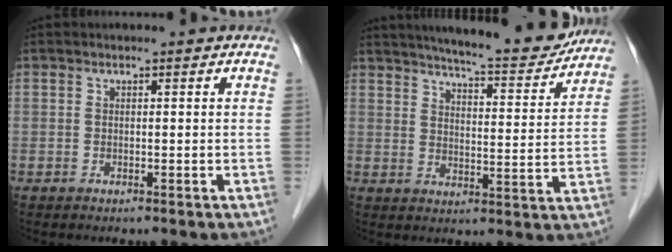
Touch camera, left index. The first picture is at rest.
{"total": 14.5, "force": [13.3, 1.5, 5.7], "torque": [-0.081, -0.020, 0.174]}